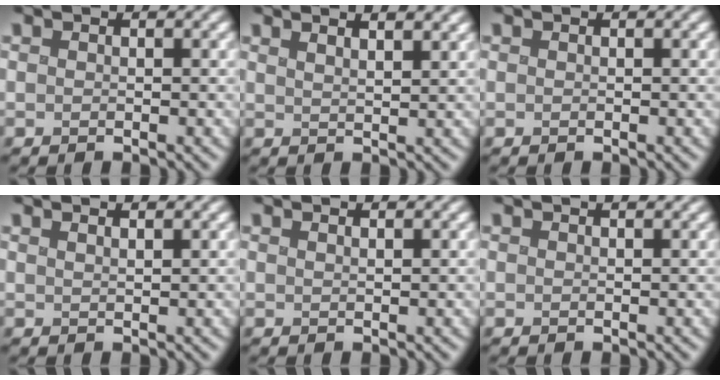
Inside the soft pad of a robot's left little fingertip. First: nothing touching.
{"total": 4.0, "force": [2.8, 1.3, 2.5], "torque": [0.000, 0.022, 0.010]}
{"total": 0.0}
{"total": 1.2, "force": [0.9, 0.1, 0.7], "torque": [-0.004, 0.004, 0.009]}
{"total": 0.6, "force": [0.5, -0.1, 0.2], "torque": [-0.005, 0.001, 0.009]}
{"total": 0.9, "force": [0.8, 0.1, 0.4], "torque": [-0.005, -0.003, 0.011]}